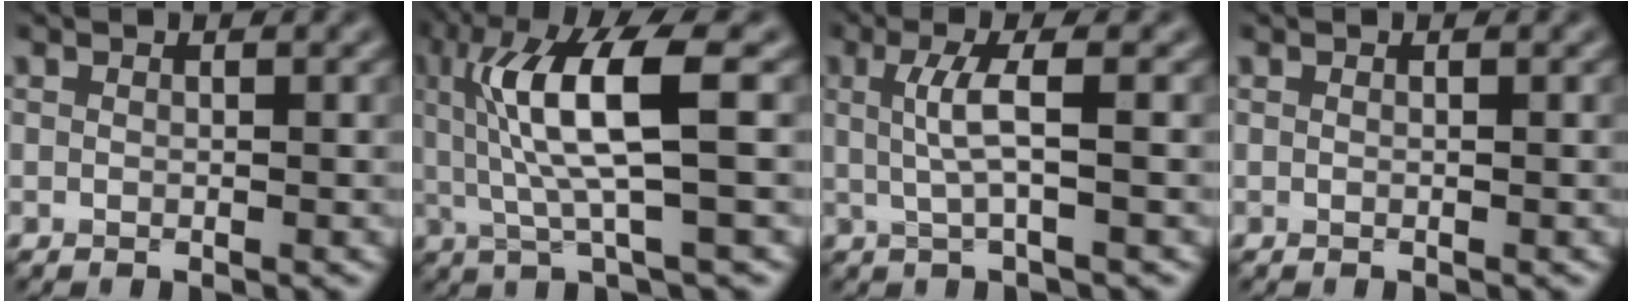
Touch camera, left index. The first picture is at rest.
{"total": 7.8, "force": [1.3, 1.6, 7.5], "torque": [-0.146, -0.001, 0.028]}
{"total": 3.2, "force": [0.3, 0.7, 3.1], "torque": [-0.064, 0.001, 0.005]}
{"total": 0.0}